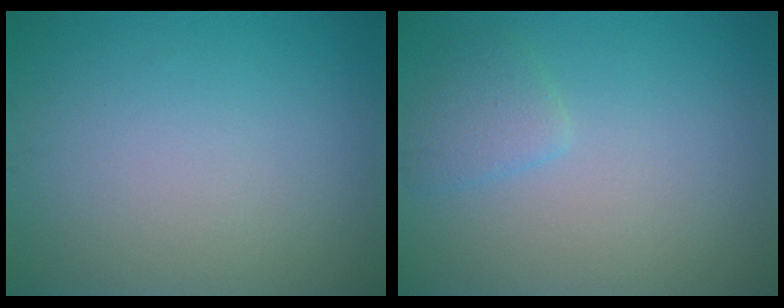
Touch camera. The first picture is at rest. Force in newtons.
{"total": 1.8, "press": 1.8, "slide": 0.2}